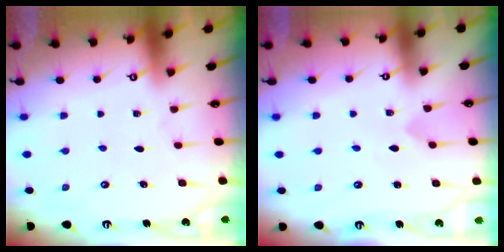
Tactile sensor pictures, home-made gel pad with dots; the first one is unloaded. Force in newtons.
{"total": 2.3, "press": 2.3, "slide": 0.2}